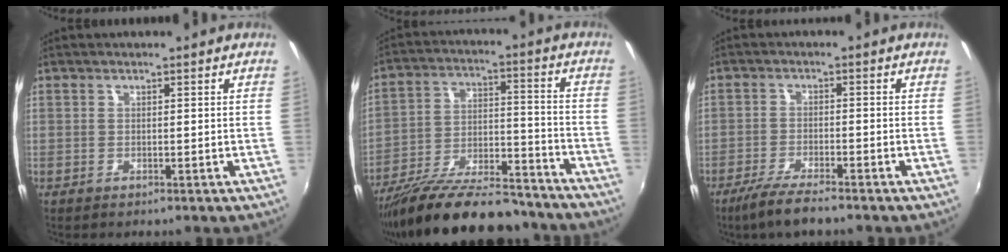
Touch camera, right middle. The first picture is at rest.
{"total": 22.5, "force": [-18.7, 6.2, 11.0], "torque": [-0.196, -0.018, -0.279]}
{"total": 6.4, "force": [-5.1, 0.7, 3.8], "torque": [-0.096, -0.015, -0.095]}